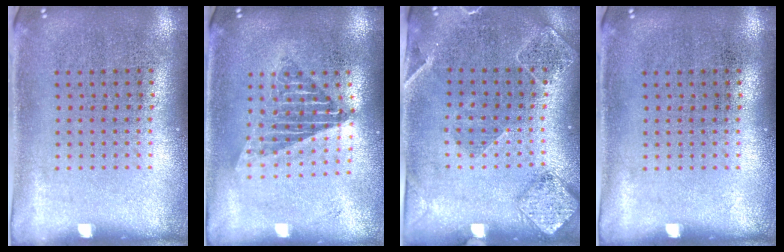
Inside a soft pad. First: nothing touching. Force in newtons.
{"total": 1.5, "press": 1.3, "slide": 0.8}
{"total": 1.6, "press": 1.6, "slide": 0.3}
{"total": 0.0}